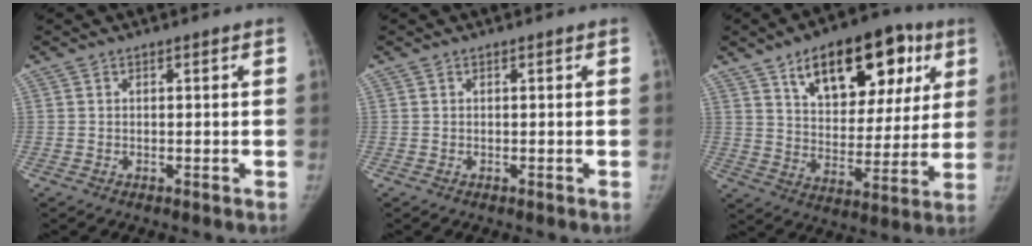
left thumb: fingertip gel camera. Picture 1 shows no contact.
{"total": 0.0}
{"total": 21.8, "force": [10.6, 11.8, 15.0], "torque": [-0.168, -0.016, 0.162]}